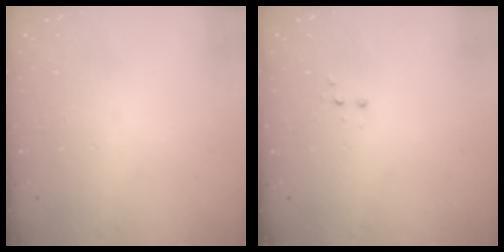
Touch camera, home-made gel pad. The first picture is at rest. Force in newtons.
{"total": 2.8, "press": 2.8, "slide": 0.5}